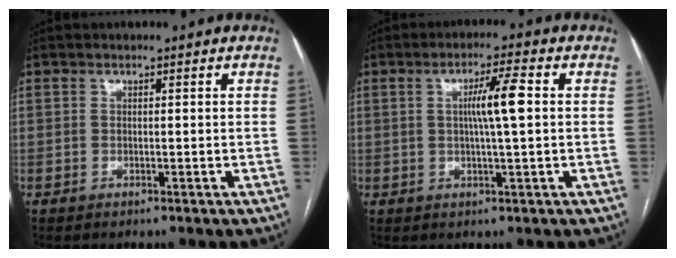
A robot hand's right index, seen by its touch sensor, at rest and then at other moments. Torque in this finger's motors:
{"motor_torque": [0.82, -0.45, 0.25, 0.13]}